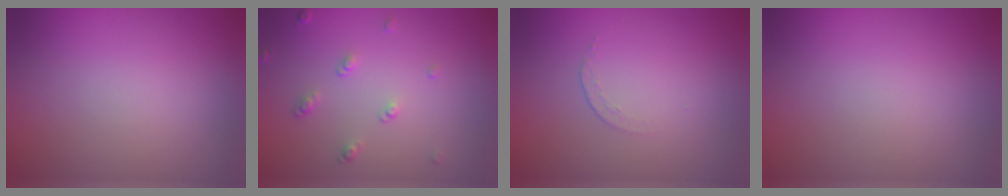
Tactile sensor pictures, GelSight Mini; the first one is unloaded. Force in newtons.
{"total": 1.5, "press": 1.0, "slide": 1.1}
{"total": 0.7, "press": 0.4, "slide": 0.6}
{"total": 0.0}